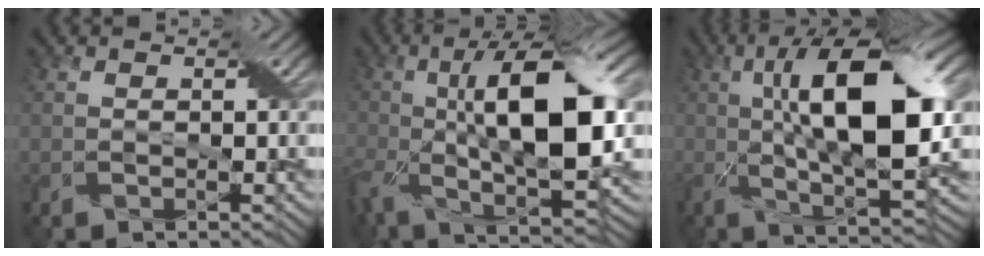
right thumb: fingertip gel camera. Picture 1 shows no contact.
{"total": 16.6, "force": [-0.6, 6.7, 15.2], "torque": [-0.276, -0.001, -0.014]}
{"total": 16.1, "force": [1.5, 5.6, 15.0], "torque": [-0.248, 0.014, 0.015]}